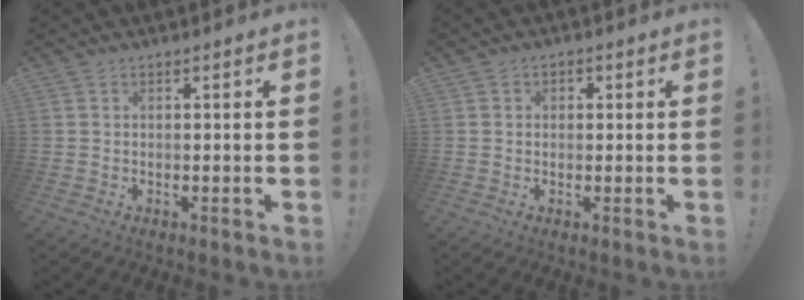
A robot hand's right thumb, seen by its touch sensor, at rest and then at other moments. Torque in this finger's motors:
{"motor_torque": [-0.33, 0.01, -0.28, 0.24, 0.05]}